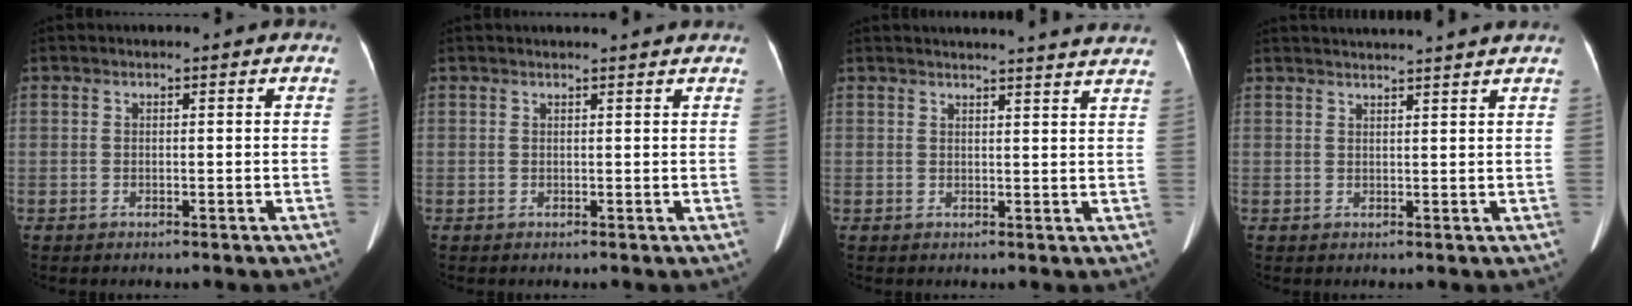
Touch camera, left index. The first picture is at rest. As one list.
[{"total": 3.3, "force": [3.1, -0.2, 1.0], "torque": [-0.016, 0.010, 0.033]}, {"total": 14.1, "force": [13.6, -0.2, 3.9], "torque": [-0.048, -0.030, 0.142]}, {"total": 8.6, "force": [8.0, -1.3, 2.8], "torque": [-0.035, 0.016, 0.093]}]